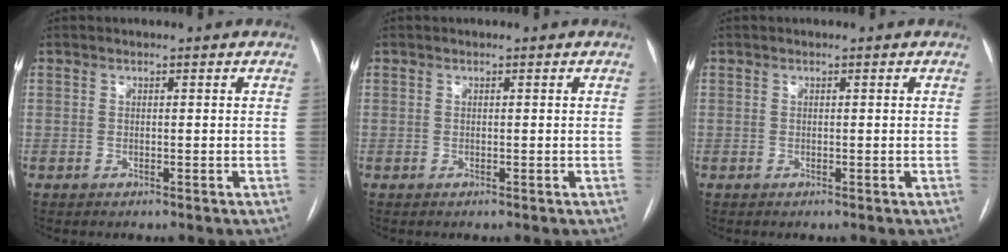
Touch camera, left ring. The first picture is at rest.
{"total": 0.0}
{"total": 0.0}